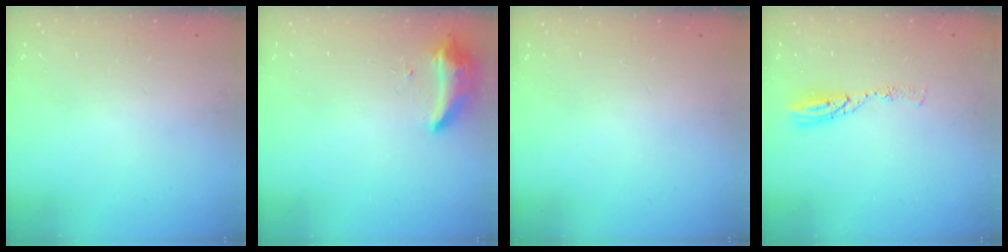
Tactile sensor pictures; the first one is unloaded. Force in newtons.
{"total": 8.7, "press": 8.7, "slide": 0.5}
{"total": 0.0}
{"total": 6.8, "press": 6.8, "slide": 0.6}